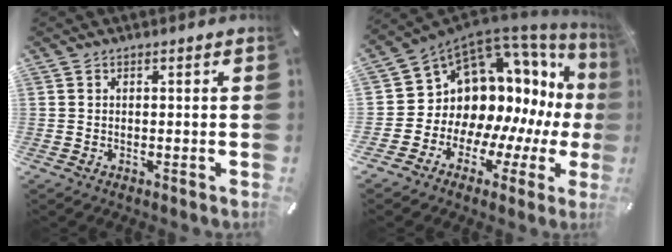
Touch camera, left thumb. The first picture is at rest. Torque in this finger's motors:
{"motor_torque": [0.64, 0.89, 1.19, 0.71, 0.04]}